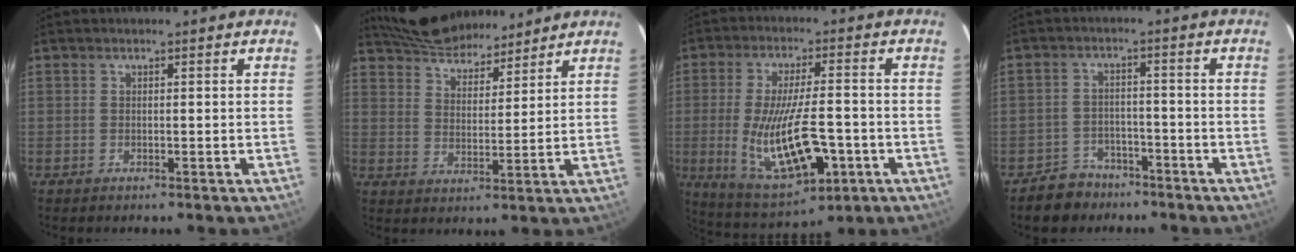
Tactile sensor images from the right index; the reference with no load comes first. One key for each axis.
{"total": 12.7, "fx": 11.4, "fy": 3.5, "fz": 4.5, "tx": -0.091, "ty": 0.029, "tz": 0.183}
{"total": 17.3, "fx": -4.8, "fy": 6.0, "fz": 15.5, "tx": -0.305, "ty": -0.034, "tz": -0.062}
{"total": 6.0, "fx": -4.8, "fy": 3.5, "fz": 0.6, "tx": -0.029, "ty": 0.021, "tz": -0.072}